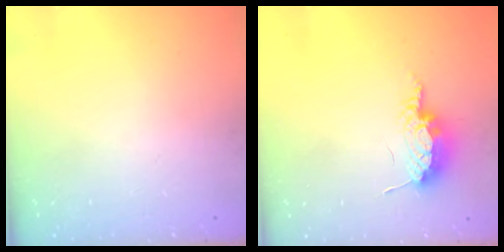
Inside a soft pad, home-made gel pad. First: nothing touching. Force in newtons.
{"total": 8.1, "press": 8.1, "slide": 0.1}